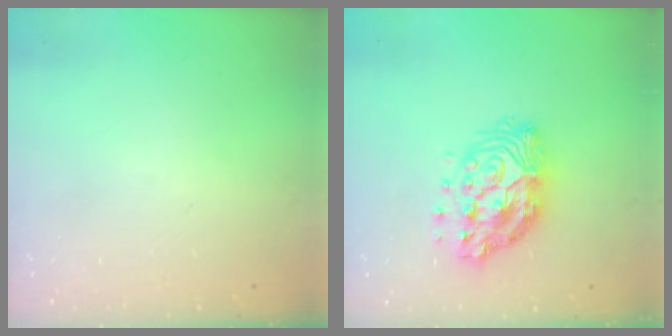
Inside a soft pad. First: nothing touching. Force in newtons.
{"total": 15.1, "press": 15.0, "slide": 1.1}